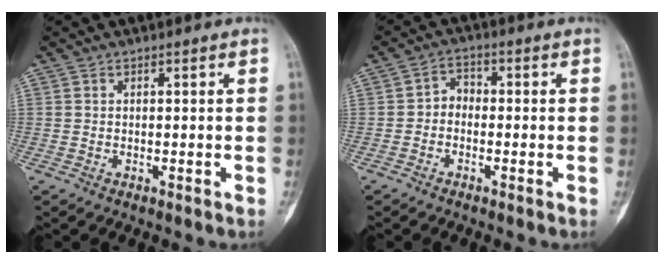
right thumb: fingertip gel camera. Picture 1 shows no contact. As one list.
[{"total": 3.1, "force": [-0.9, 2.4, 1.8], "torque": [-0.013, 0.019, -0.030]}]